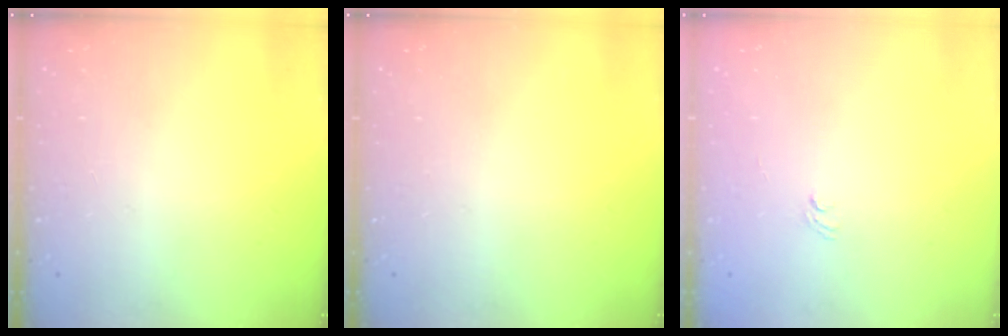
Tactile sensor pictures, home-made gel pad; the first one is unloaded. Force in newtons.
{"total": 0.0}
{"total": 1.6, "press": 1.2, "slide": 1.0}